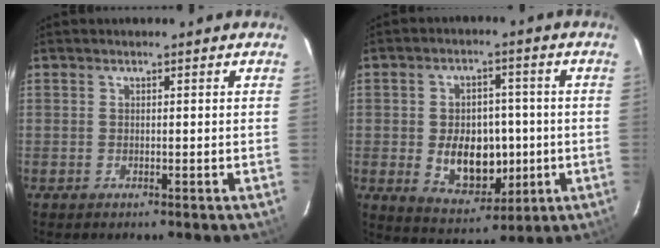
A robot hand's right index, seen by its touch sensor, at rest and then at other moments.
{"total": 11.4, "force": [-1.4, 8.1, 7.9], "torque": [-0.153, 0.001, -0.001]}